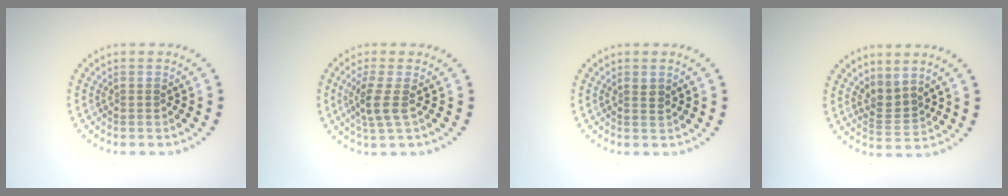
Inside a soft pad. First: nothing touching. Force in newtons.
{"total": 2.6, "press": 2.1, "slide": 1.5}
{"total": 0.9, "press": 0.8, "slide": 0.4}
{"total": 2.1, "press": 1.5, "slide": 1.6}